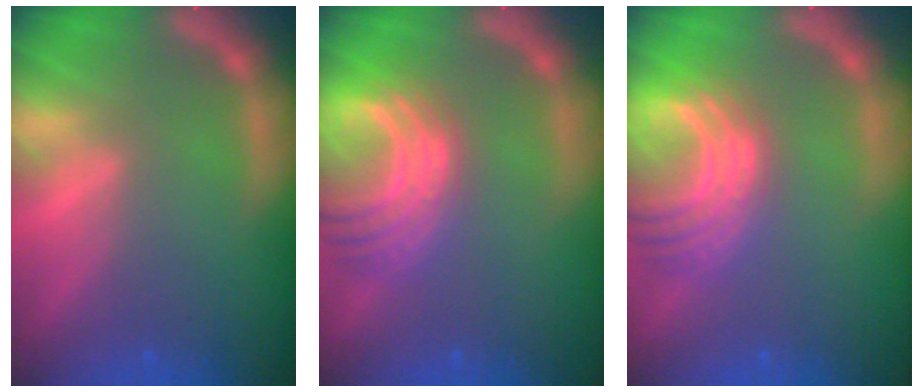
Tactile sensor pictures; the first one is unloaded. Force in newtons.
{"total": 8.5}
{"total": 8.5}